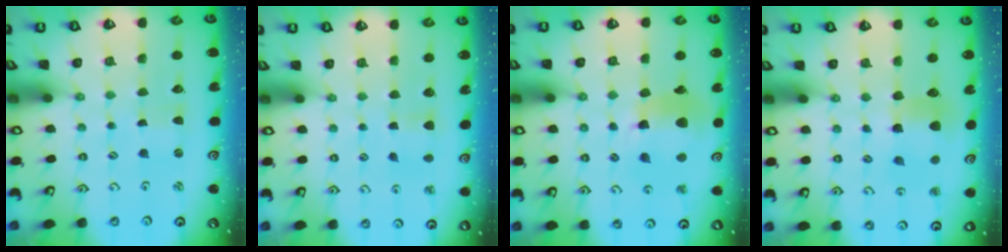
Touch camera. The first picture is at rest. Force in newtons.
{"total": 4.6, "press": 4.5, "slide": 0.4}
{"total": 13.9, "press": 13.7, "slide": 2.0}
{"total": 7.3, "press": 7.2, "slide": 0.8}